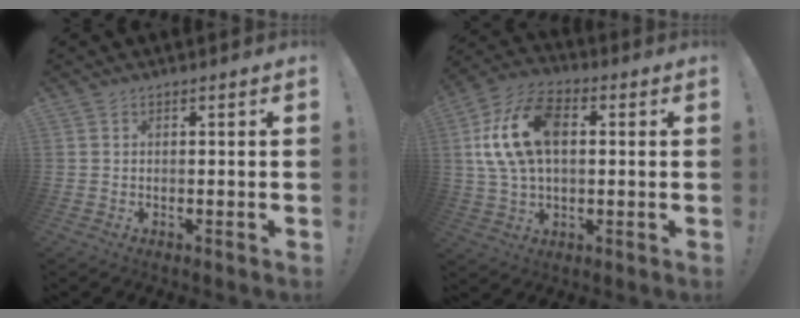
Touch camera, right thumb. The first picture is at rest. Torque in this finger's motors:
{"motor_torque": [0.11, 0.83, 1.30, 0.13, 0.12]}